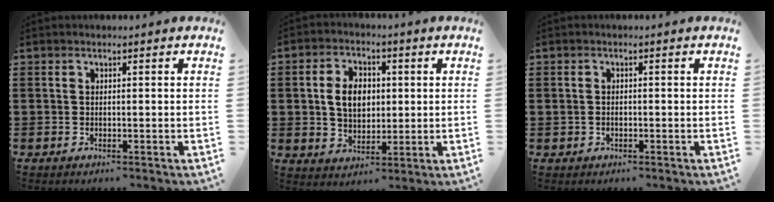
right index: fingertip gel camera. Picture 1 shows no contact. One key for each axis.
{"total": 6.4, "fx": 0.5, "fy": 4.6, "fz": 4.4, "tx": -0.104, "ty": 0.006, "tz": 0.000}
{"total": 0.8, "fx": -0.2, "fy": 0.6, "fz": 0.4, "tx": -0.011, "ty": 0.003, "tz": -0.005}